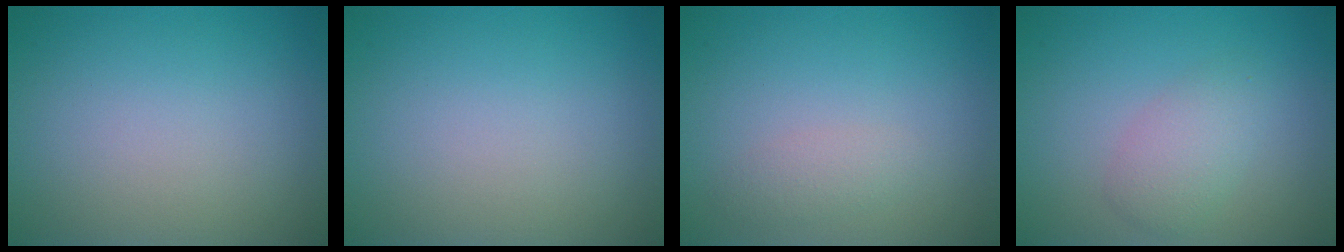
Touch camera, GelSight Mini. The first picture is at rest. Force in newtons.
{"total": 0.0}
{"total": 1.2, "press": 1.2, "slide": 0.0}
{"total": 2.5, "press": 2.5, "slide": 0.1}